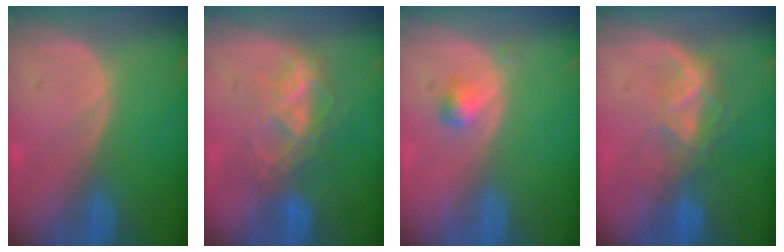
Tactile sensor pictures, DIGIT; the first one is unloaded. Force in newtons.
{"total": 6.6, "press": 6.5, "slide": 1.3}
{"total": 2.0, "press": 2.0, "slide": 0.2}
{"total": 6.5, "press": 5.9, "slide": 2.7}